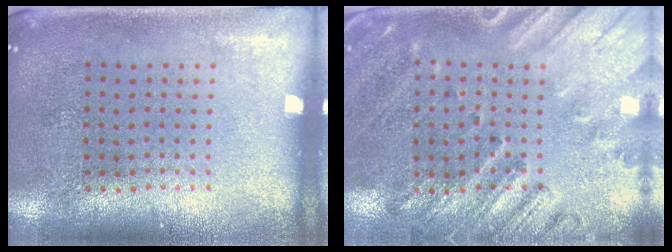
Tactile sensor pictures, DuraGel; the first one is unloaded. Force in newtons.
{"total": 2.5, "press": 2.0, "slide": 1.5}